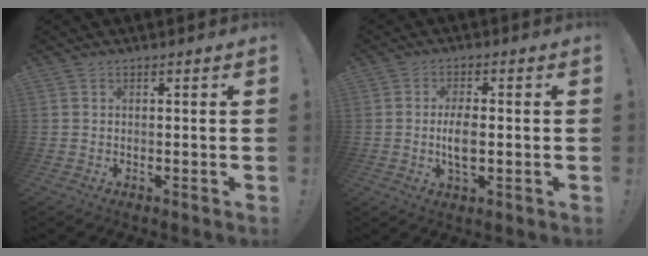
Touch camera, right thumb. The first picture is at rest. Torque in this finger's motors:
{"motor_torque": [1.13, 1.61, 1.00, -0.35, 0.40]}